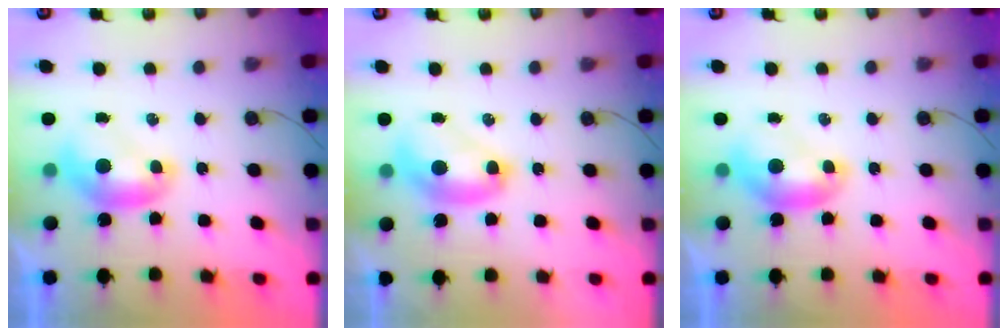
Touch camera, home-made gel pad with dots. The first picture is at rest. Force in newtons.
{"total": 2.7, "press": 2.7, "slide": 0.1}
{"total": 0.0}